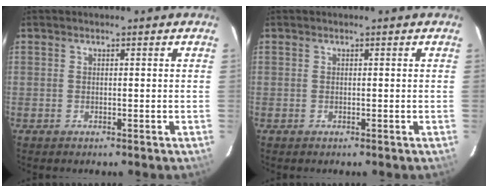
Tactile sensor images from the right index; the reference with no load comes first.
{"total": 0.0}